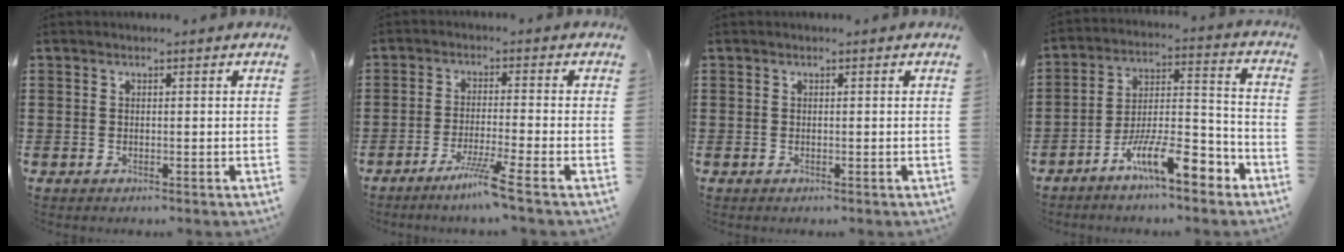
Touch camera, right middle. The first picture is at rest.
{"total": 4.9, "force": [-3.7, -0.6, 3.2], "torque": [-0.058, -0.011, -0.065]}
{"total": 0.0}
{"total": 12.5, "force": [-8.5, 3.6, 8.4], "torque": [-0.144, 0.026, -0.156]}